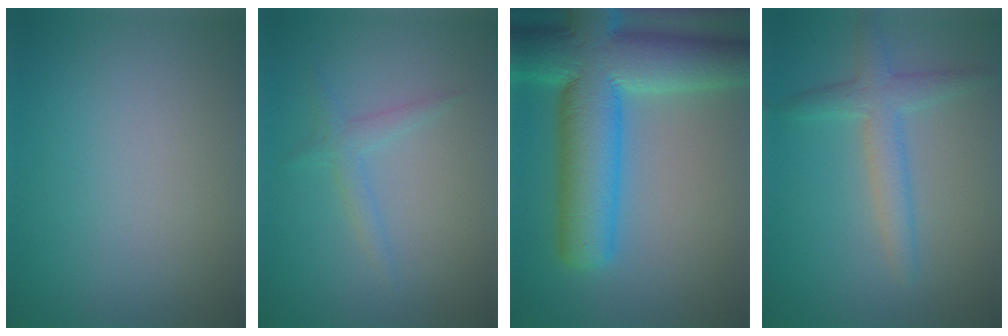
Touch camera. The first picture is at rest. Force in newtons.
{"total": 1.6, "press": 1.6, "slide": 0.1}
{"total": 12.8, "press": 12.8, "slide": 0.4}
{"total": 3.1, "press": 3.1, "slide": 0.1}